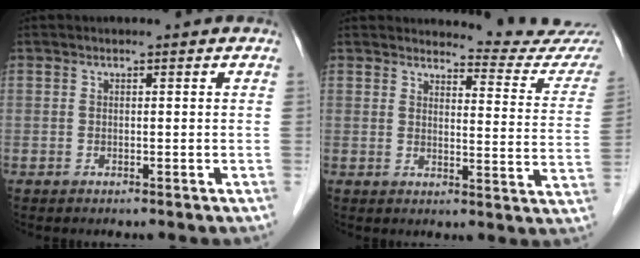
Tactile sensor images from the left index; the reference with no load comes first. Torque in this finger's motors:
{"motor_torque": [-0.06, -0.25, 0.02, 0.00]}